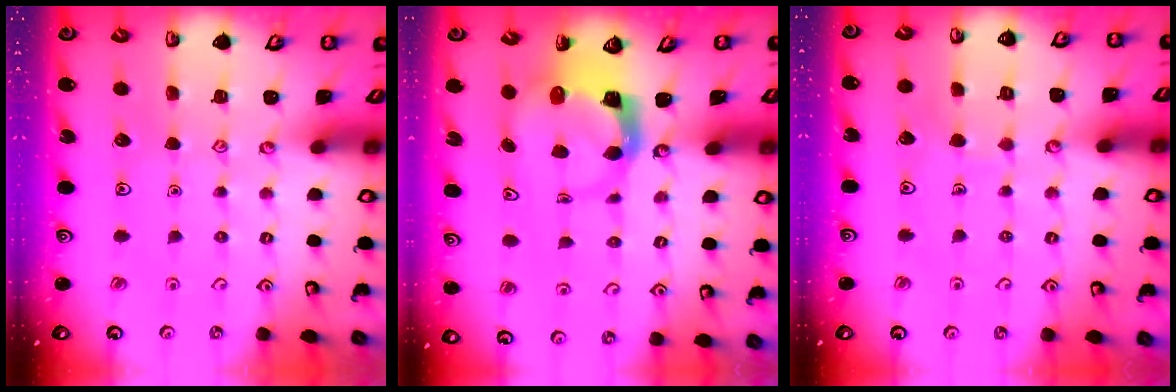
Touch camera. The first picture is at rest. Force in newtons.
{"total": 3.8, "press": 3.8, "slide": 0.6}
{"total": 1.8, "press": 1.8, "slide": 0.0}